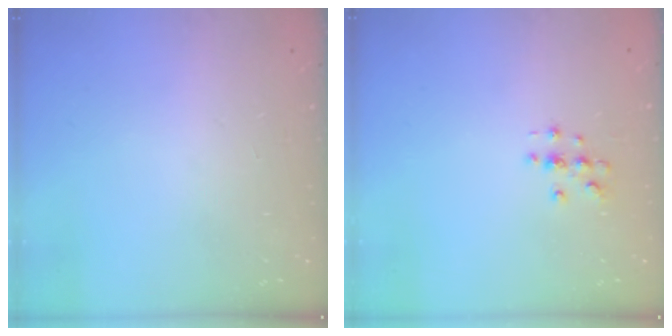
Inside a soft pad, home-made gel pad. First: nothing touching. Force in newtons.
{"total": 3.0, "press": 3.0, "slide": 0.3}